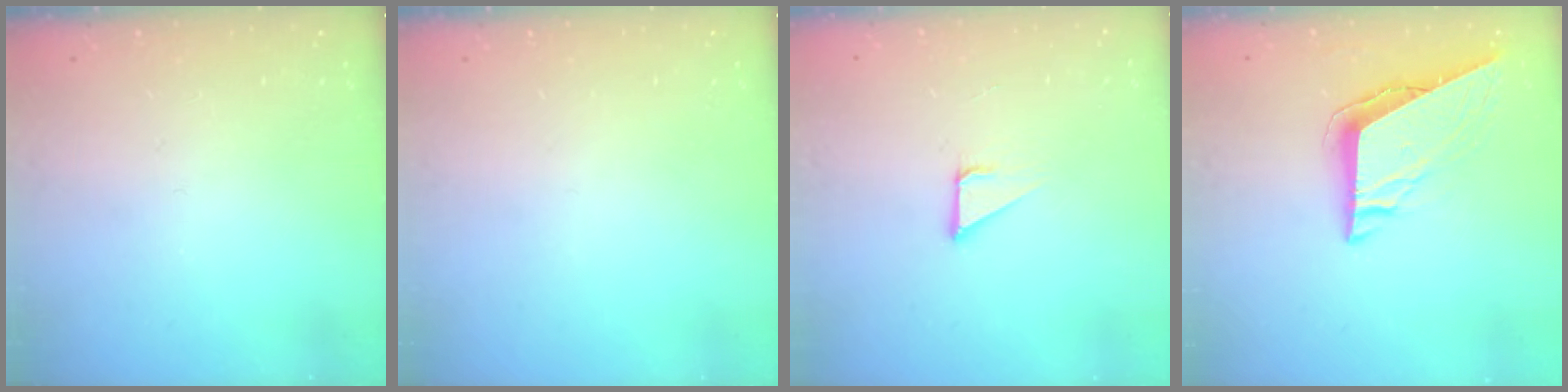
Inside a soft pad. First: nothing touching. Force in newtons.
{"total": 0.0}
{"total": 3.2, "press": 3.2, "slide": 0.2}
{"total": 8.6, "press": 8.5, "slide": 1.3}